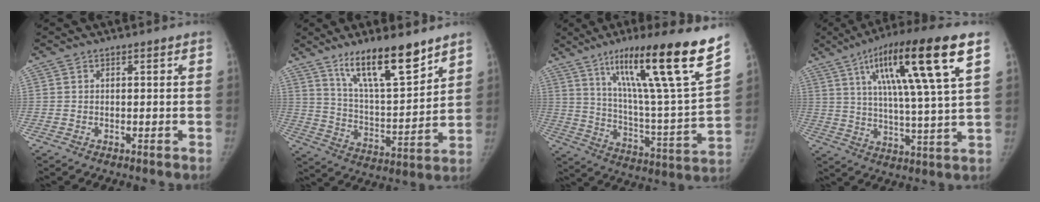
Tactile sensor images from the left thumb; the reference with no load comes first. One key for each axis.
{"total": 16.0, "fx": 11.3, "fy": 4.0, "fz": 10.7, "tx": -0.158, "ty": -0.073, "tz": 0.206}
{"total": 25.2, "fx": 15.8, "fy": 1.2, "fz": 19.6, "tx": -0.285, "ty": -0.063, "tz": 0.260}
{"total": 20.4, "fx": 8.8, "fy": 2.5, "fz": 18.3, "tx": -0.296, "ty": -0.016, "tz": 0.137}